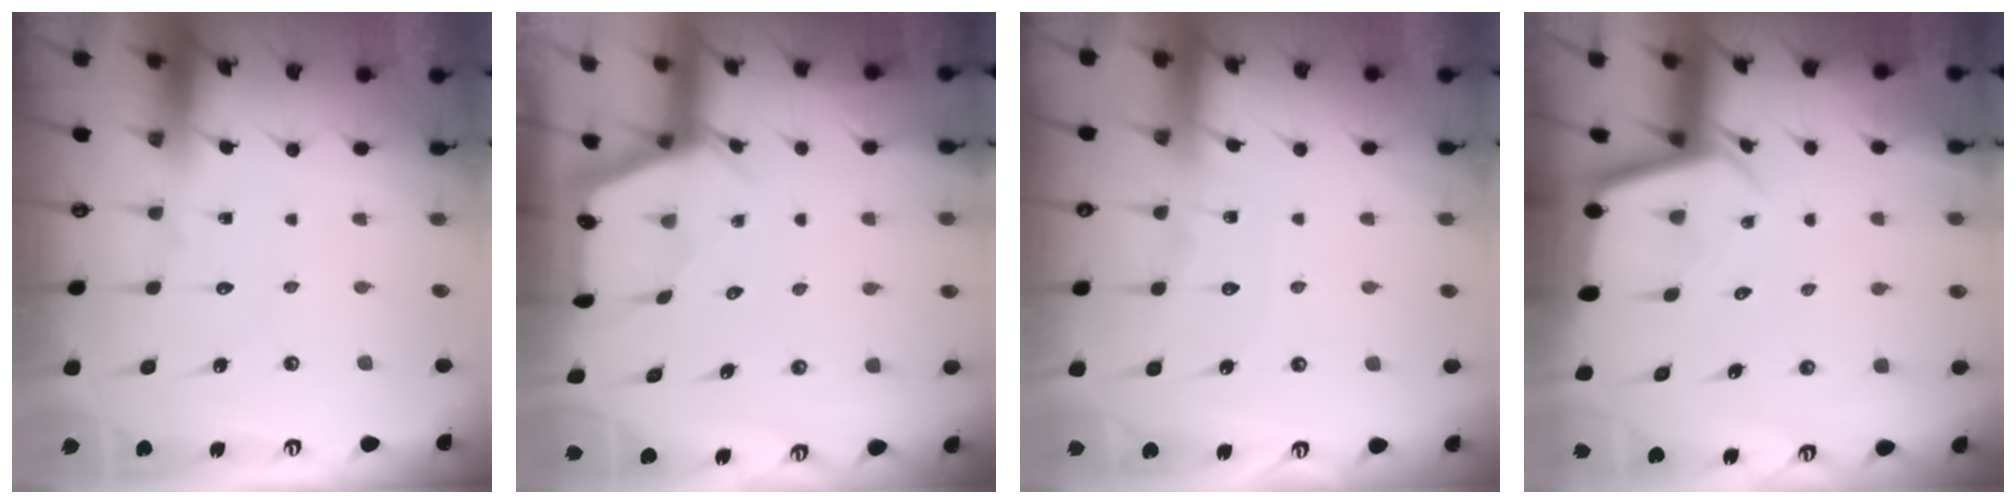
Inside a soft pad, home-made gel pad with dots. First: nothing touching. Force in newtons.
{"total": 2.1, "press": 2.1, "slide": 0.3}
{"total": 5.8, "press": 5.8, "slide": 0.6}
{"total": 2.3, "press": 2.3, "slide": 0.1}